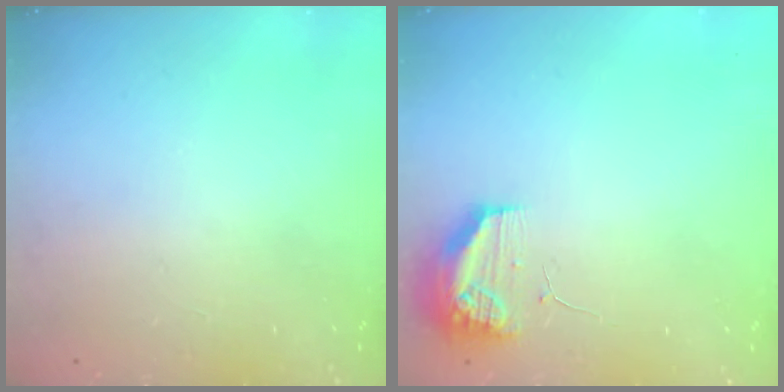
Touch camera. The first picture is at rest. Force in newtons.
{"total": 9.7, "press": 9.6, "slide": 1.5}